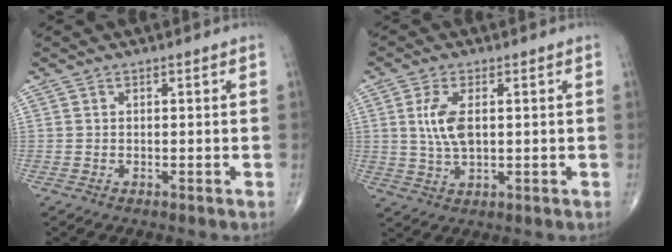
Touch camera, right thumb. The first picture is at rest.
{"total": 6.3, "force": [1.0, 2.9, 5.5], "torque": [-0.118, -0.003, 0.021]}